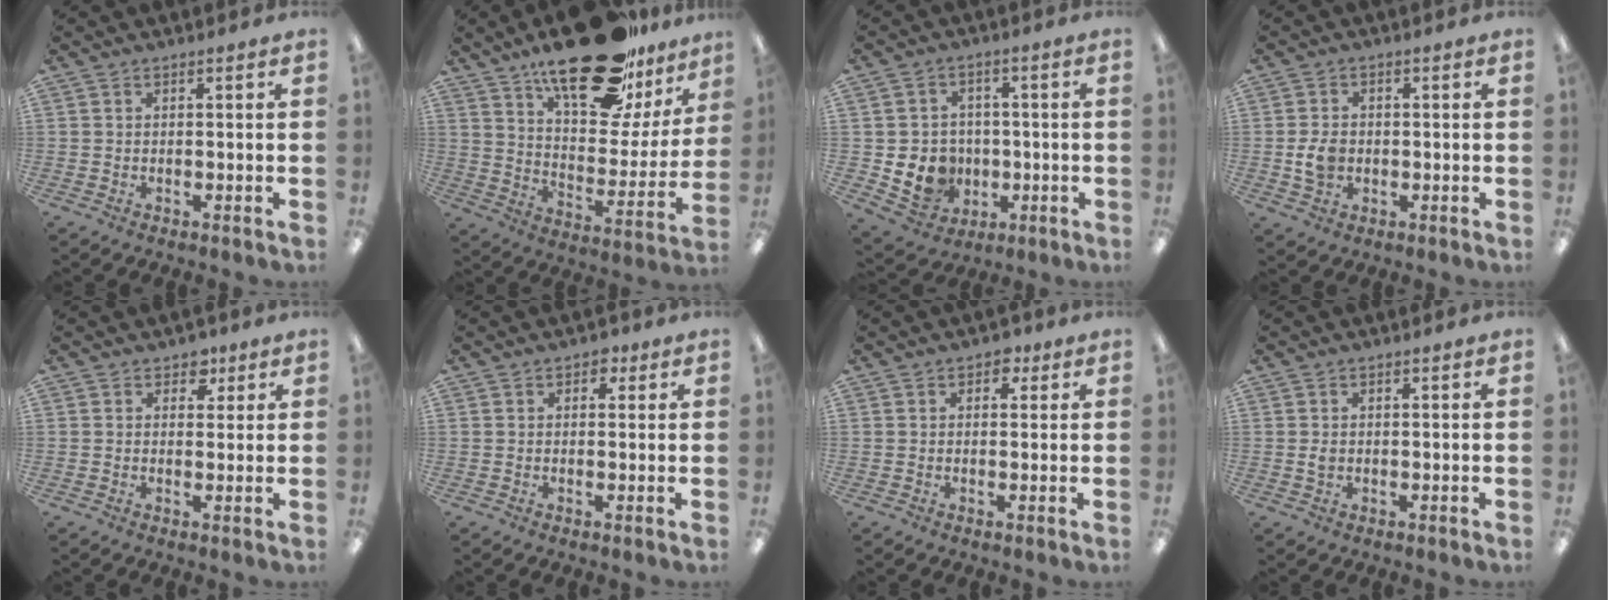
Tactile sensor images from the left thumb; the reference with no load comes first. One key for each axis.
{"total": 26.7, "fx": 18.8, "fy": 10.5, "fz": 15.8, "tx": -0.230, "ty": -0.114, "tz": 0.312}
{"total": 9.5, "fx": -1.8, "fy": 8.7, "fz": 3.2, "tx": -0.092, "ty": 0.014, "tz": -0.024}
{"total": 5.4, "fx": -0.6, "fy": 4.2, "fz": 3.4, "tx": -0.065, "ty": 0.002, "tz": -0.012}
{"total": 3.6, "fx": 2.1, "fy": 2.7, "fz": 1.2, "tx": -0.005, "ty": -0.004, "tz": 0.034}
{"total": 2.5, "fx": 1.3, "fy": 1.8, "fz": 1.2, "tx": -0.001, "ty": -0.005, "tz": 0.019}
{"total": 2.9, "fx": 1.4, "fy": 2.0, "fz": 1.4, "tx": -0.007, "ty": -0.003, "tz": 0.019}
{"total": 1.5, "fx": 0.1, "fy": 1.2, "fz": 0.9, "tx": -0.012, "ty": 0.002, "tz": -0.001}